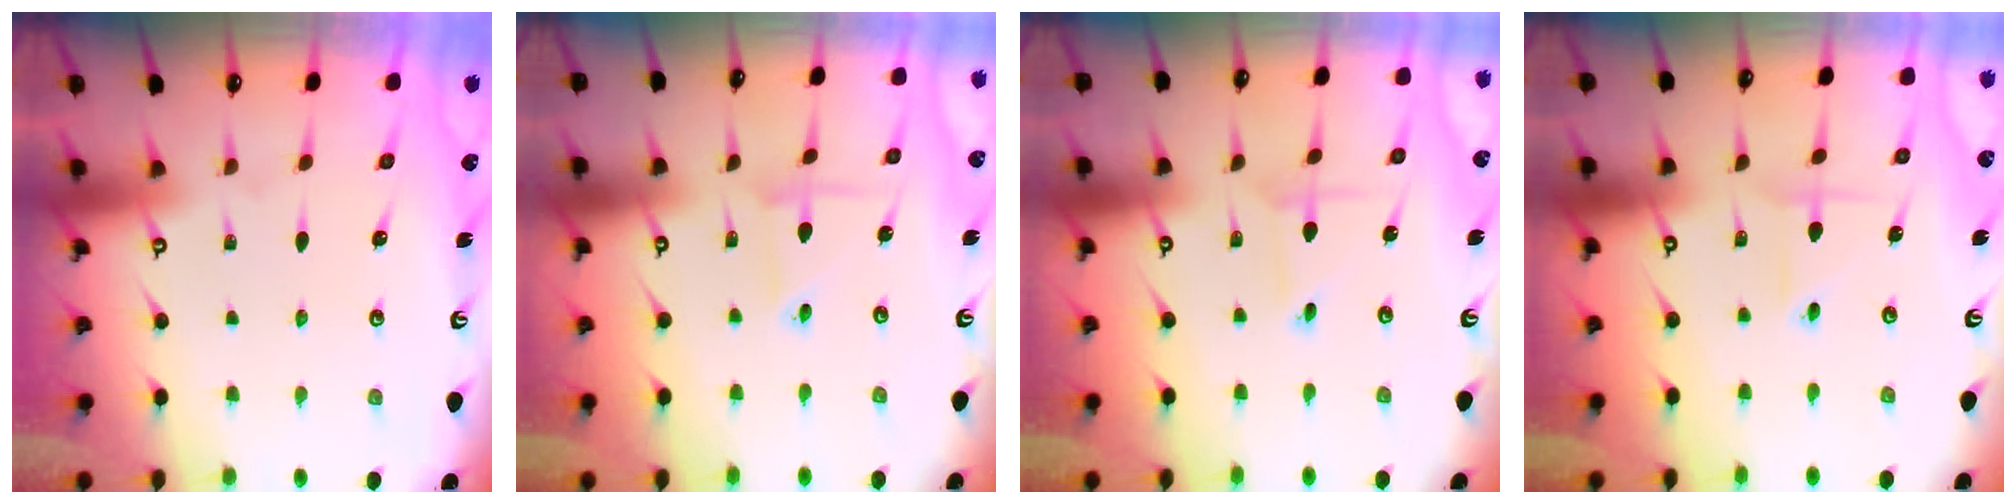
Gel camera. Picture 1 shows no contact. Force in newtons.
{"total": 3.0, "press": 3.0, "slide": 0.3}
{"total": 1.0, "press": 1.0, "slide": 0.1}
{"total": 1.8, "press": 1.8, "slide": 0.2}